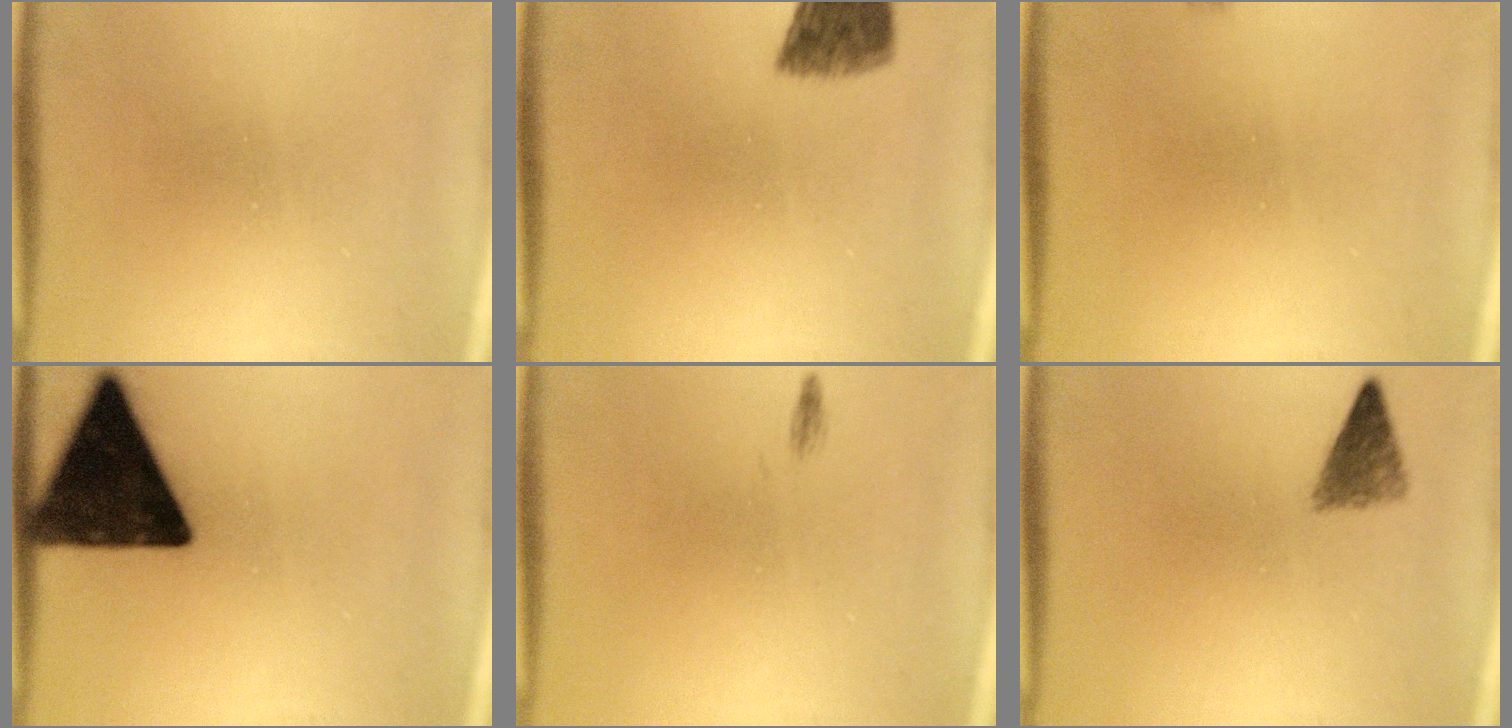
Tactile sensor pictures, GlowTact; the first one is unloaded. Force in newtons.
{"total": 6.8}
{"total": 0.6}
{"total": 17.1}
{"total": 0.5}
{"total": 3.1}